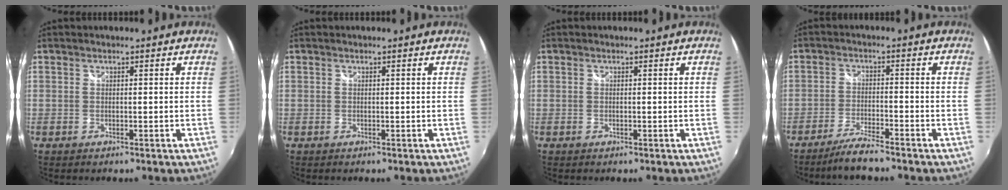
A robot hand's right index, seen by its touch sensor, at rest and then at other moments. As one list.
[{"total": 0.0}, {"total": 0.0}, {"total": 5.7, "force": [-4.9, 0.2, 2.9], "torque": [-0.078, -0.007, -0.094]}]